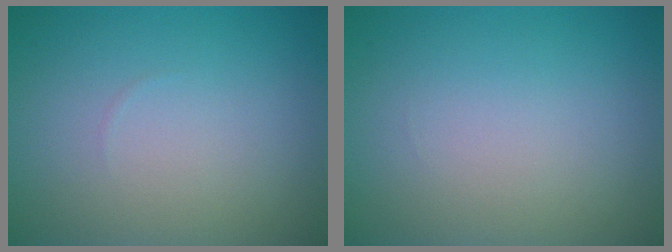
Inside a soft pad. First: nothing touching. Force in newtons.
{"total": 0.0}